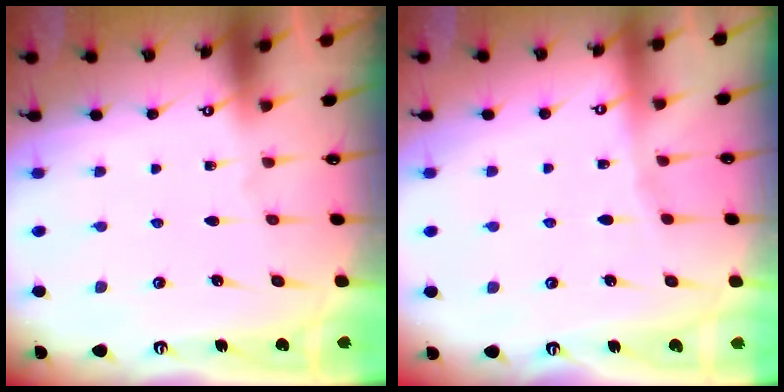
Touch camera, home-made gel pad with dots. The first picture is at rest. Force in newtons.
{"total": 4.0, "press": 3.9, "slide": 0.7}